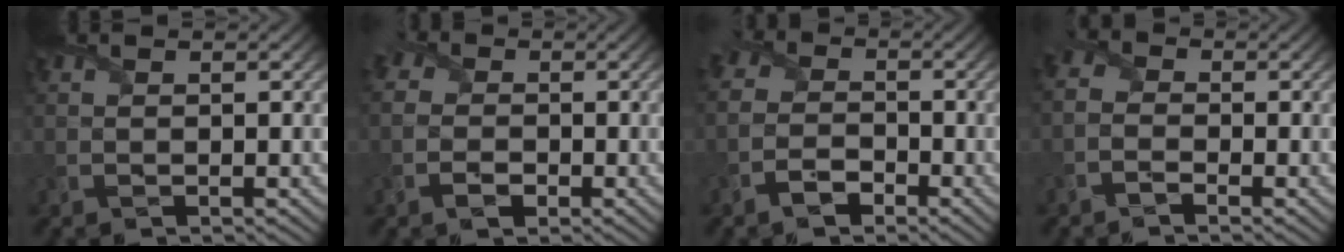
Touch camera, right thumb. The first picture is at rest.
{"total": 4.1, "force": [-1.0, 3.4, 2.2], "torque": [-0.046, -0.001, -0.027]}
{"total": 4.4, "force": [-2.4, 3.1, 2.1], "torque": [-0.040, -0.006, -0.061]}
{"total": 2.7, "force": [-1.7, 1.6, 1.2], "torque": [-0.030, 0.000, -0.045]}